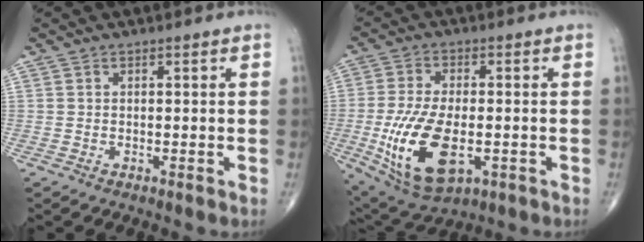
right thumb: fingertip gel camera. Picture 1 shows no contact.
{"total": 15.8, "force": [-3.7, 8.0, 13.2], "torque": [-0.257, -0.005, -0.048]}